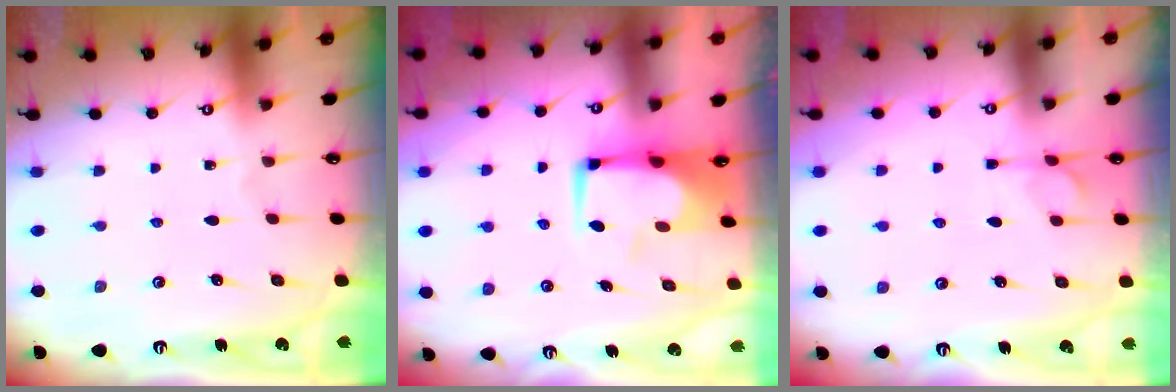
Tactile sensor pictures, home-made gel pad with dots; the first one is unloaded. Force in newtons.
{"total": 0.0}
{"total": 1.6, "press": 0.8, "slide": 1.3}